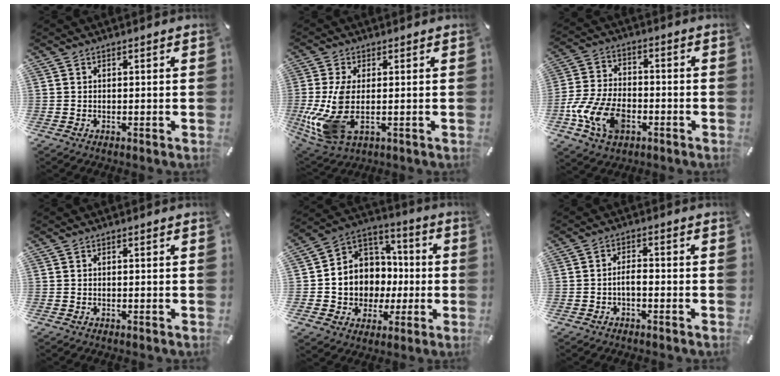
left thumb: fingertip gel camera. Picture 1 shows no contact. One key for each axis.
{"total": 10.9, "fx": -0.3, "fy": 4.7, "fz": 9.8, "tx": -0.230, "ty": -0.027, "tz": 0.000}
{"total": 12.7, "fx": -5.2, "fy": 8.1, "fz": 8.2, "tx": -0.175, "ty": 0.020, "tz": -0.091}
{"total": 0.0}
{"total": 10.1, "fx": -0.7, "fy": 10.0, "fz": 0.8, "tx": -0.033, "ty": -0.020, "tz": 0.003}
{"total": 2.8, "fx": -1.2, "fy": 1.2, "fz": 2.3, "tx": -0.041, "ty": 0.009, "tz": -0.023}